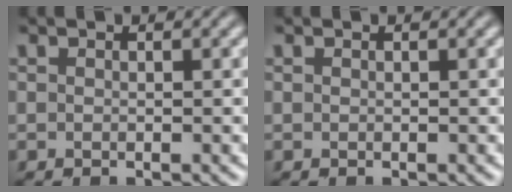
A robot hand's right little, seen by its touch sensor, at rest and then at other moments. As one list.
[{"total": 0.0}]